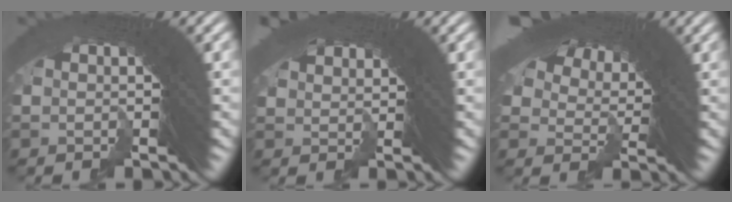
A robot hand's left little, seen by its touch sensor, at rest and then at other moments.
{"total": 0.8, "force": [0.8, 0.1, 0.0], "torque": [0.015, -0.016, 0.025]}
{"total": 5.4, "force": [2.7, 3.5, 3.1], "torque": [-0.049, -0.006, 0.050]}